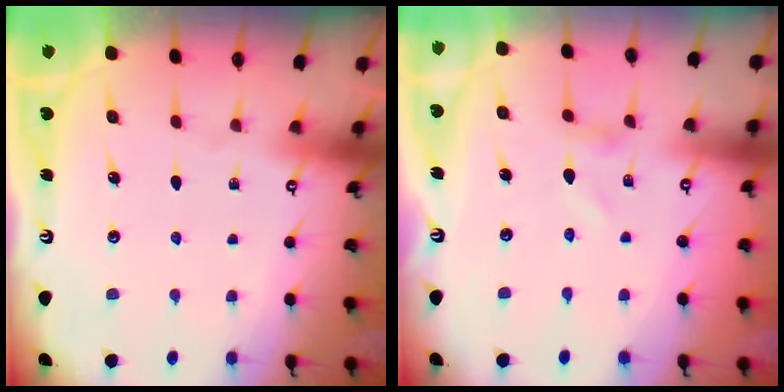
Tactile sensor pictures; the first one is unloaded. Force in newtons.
{"total": 1.0, "press": 1.0, "slide": 0.0}